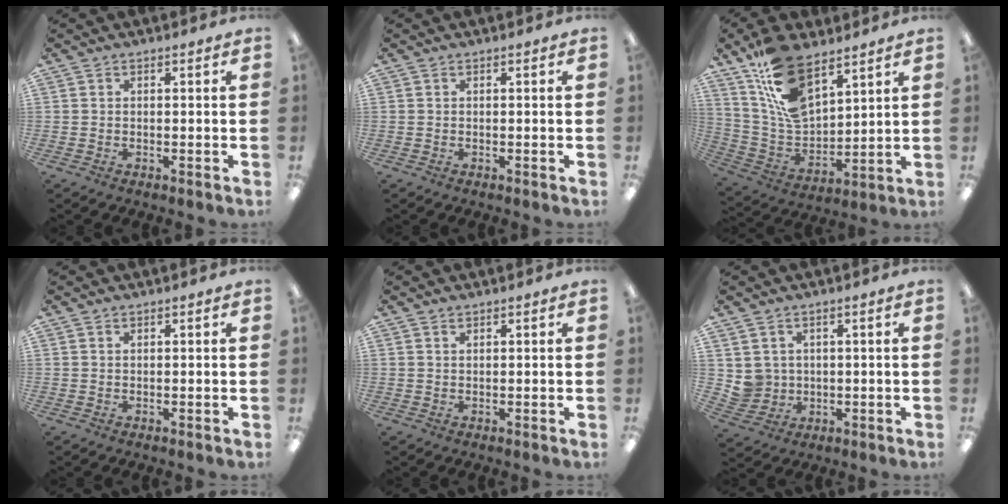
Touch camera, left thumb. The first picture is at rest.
{"total": 0.0}
{"total": 16.4, "force": [10.5, 8.0, 9.8], "torque": [-0.206, -0.047, 0.196]}
{"total": 0.5, "force": [0.4, 0.3, 0.2], "torque": [-0.005, 0.002, 0.007]}
{"total": 0.9, "force": [0.8, 0.4, 0.4], "torque": [-0.009, 0.001, 0.014]}
{"total": 4.5, "force": [1.9, 4.1, -0.1], "torque": [-0.010, -0.006, 0.039]}